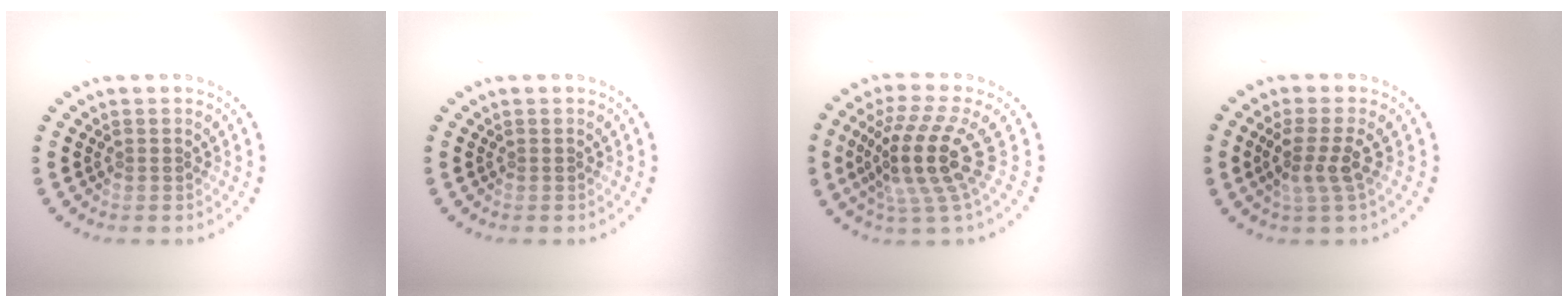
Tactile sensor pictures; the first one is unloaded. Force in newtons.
{"total": 0.0}
{"total": 5.3, "press": 3.9, "slide": 3.7}
{"total": 2.5, "press": 1.9, "slide": 1.6}